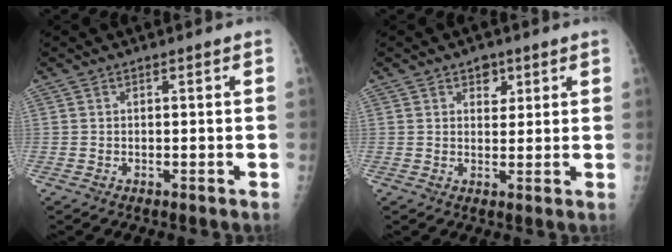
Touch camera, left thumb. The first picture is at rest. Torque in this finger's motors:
{"motor_torque": [0.46, 0.46, -0.13, -0.07, 0.07]}